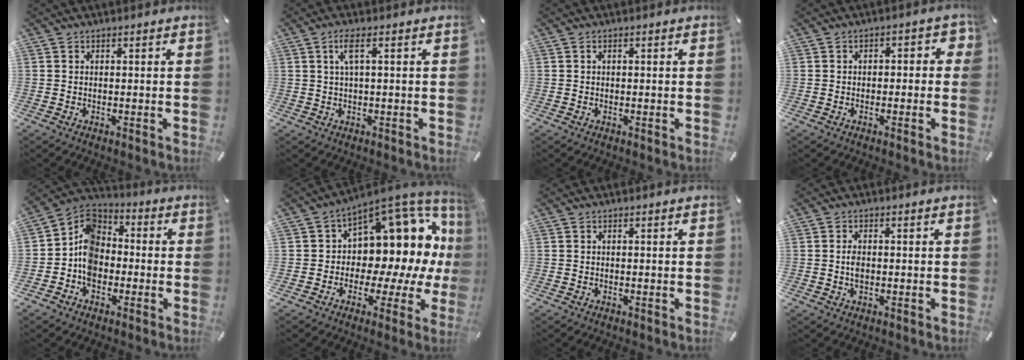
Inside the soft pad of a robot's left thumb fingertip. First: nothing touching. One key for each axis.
{"total": 3.8, "fx": 1.0, "fy": 0.7, "fz": 3.6, "tx": -0.074, "ty": 0.003, "tz": 0.015}
{"total": 0.6, "fx": 0.1, "fy": 0.4, "fz": 0.5, "tx": -0.010, "ty": 0.002, "tz": 0.000}
{"total": 3.2, "fx": -1.1, "fy": 2.1, "fz": 2.1, "tx": -0.032, "ty": 0.012, "tz": -0.026}
{"total": 10.0, "fx": -3.0, "fy": 8.2, "fz": 4.9, "tx": -0.123, "ty": 0.017, "tz": -0.061}
{"total": 13.2, "fx": 6.0, "fy": 8.9, "fz": 7.6, "tx": -0.086, "ty": -0.084, "tz": 0.099}
{"total": 0.0}
{"total": 2.5, "fx": -0.2, "fy": 1.5, "fz": 2.1, "tx": -0.047, "ty": -0.001, "tz": -0.006}